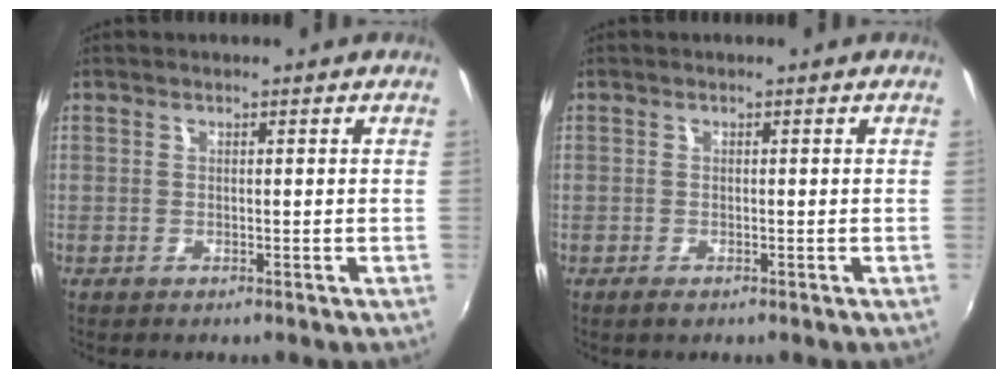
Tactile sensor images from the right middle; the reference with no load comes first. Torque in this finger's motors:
{"motor_torque": [0.46, -0.39, 0.02, 0.02]}